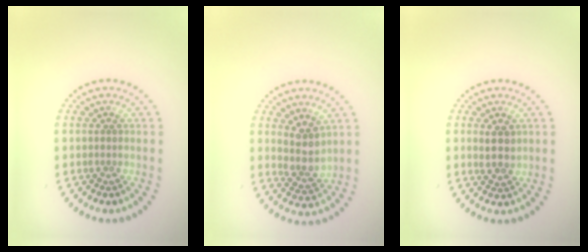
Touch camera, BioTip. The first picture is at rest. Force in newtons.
{"total": 3.0, "press": 2.4, "slide": 1.8}
{"total": 2.3, "press": 2.2, "slide": 0.7}